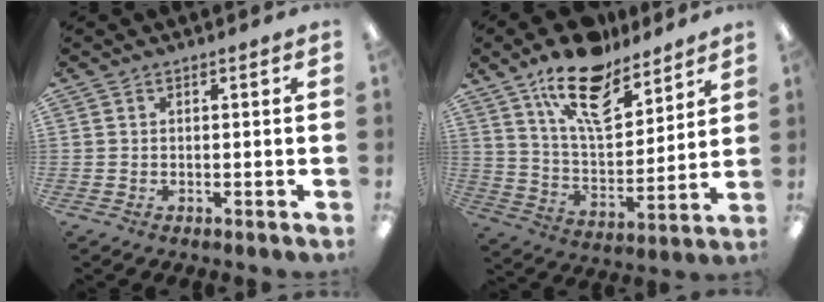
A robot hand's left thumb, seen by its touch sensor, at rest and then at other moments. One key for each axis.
{"total": 17.8, "fx": 12.7, "fy": 7.7, "fz": 9.8, "tx": -0.168, "ty": -0.066, "tz": 0.221}